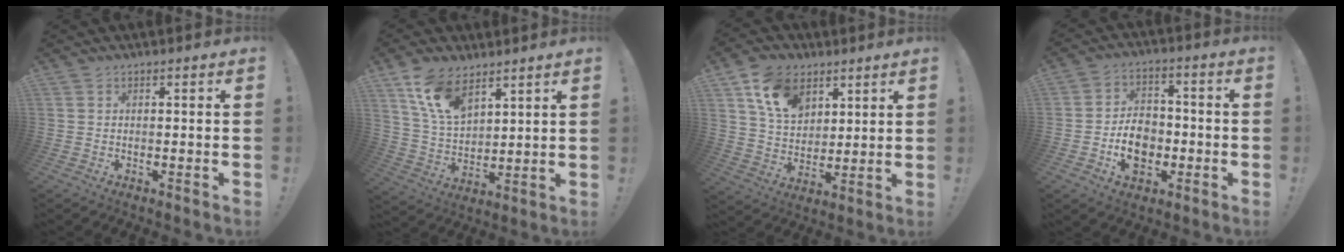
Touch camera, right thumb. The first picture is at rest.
{"total": 13.1, "force": [8.7, 6.9, 6.9], "torque": [-0.142, -0.036, 0.171]}
{"total": 13.4, "force": [7.4, 9.3, 6.2], "torque": [-0.110, -0.027, 0.144]}
{"total": 10.7, "force": [-2.8, 8.4, 5.9], "torque": [-0.099, 0.015, -0.047]}